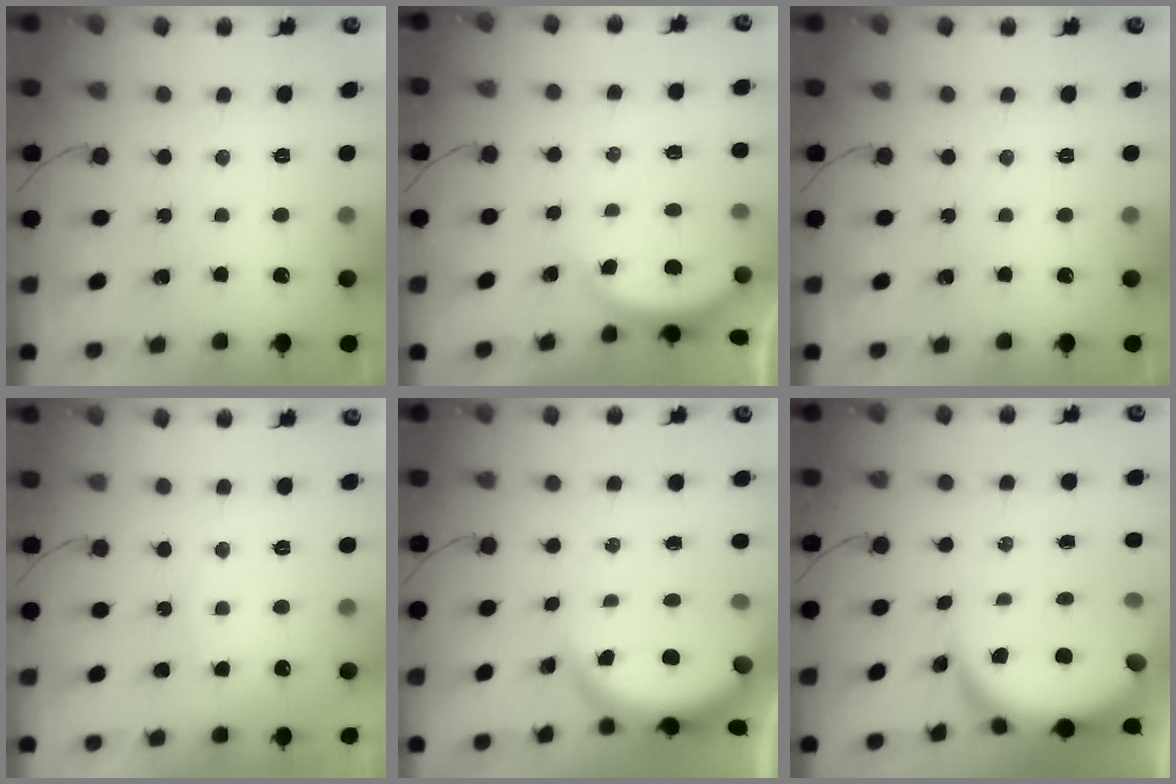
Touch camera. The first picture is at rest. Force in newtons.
{"total": 2.1, "press": 2.0, "slide": 0.3}
{"total": 0.0}
{"total": 4.3, "press": 4.3, "slide": 0.6}
{"total": 3.9, "press": 3.9, "slide": 0.2}
{"total": 7.1, "press": 7.0, "slide": 1.5}